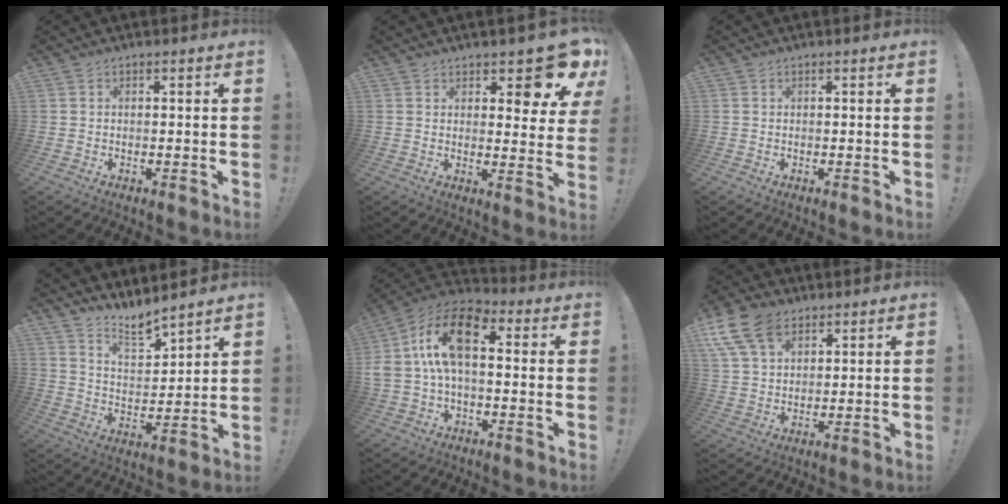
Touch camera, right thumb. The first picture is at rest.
{"total": 9.8, "force": [6.8, 3.1, 6.4], "torque": [-0.072, -0.057, 0.117]}
{"total": 0.5, "force": [-0.1, 0.5, 0.0], "torque": [0.001, 0.000, -0.002]}
{"total": 8.3, "force": [7.9, 1.5, 2.1], "torque": [-0.038, -0.070, 0.145]}
{"total": 16.2, "force": [2.6, 8.9, 13.3], "torque": [-0.256, 0.015, 0.048]}
{"total": 13.4, "force": [7.1, 8.5, 7.6], "torque": [-0.152, -0.027, 0.137]}